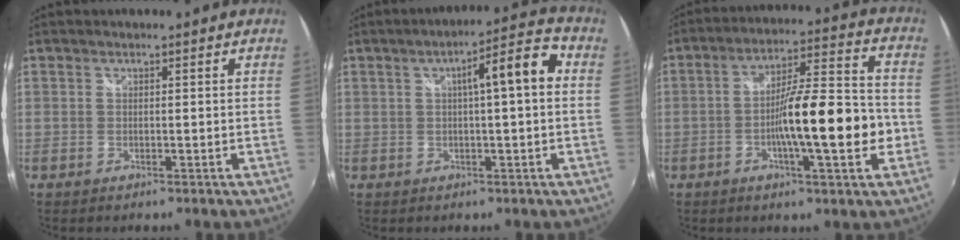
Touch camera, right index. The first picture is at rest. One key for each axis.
{"total": 8.3, "fx": 1.2, "fy": 1.0, "fz": 8.1, "tx": -0.109, "ty": 0.029, "tz": 0.026}
{"total": 15.6, "fx": -3.7, "fy": 2.2, "fz": 15.0, "tx": -0.244, "ty": 0.002, "tz": -0.063}